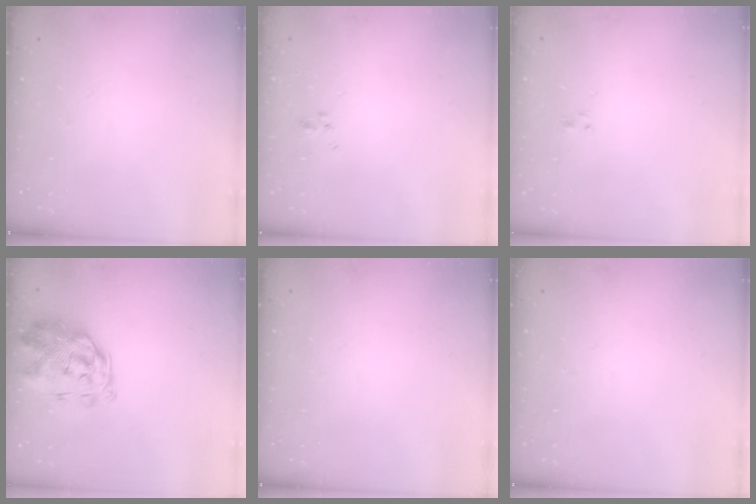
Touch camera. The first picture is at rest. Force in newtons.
{"total": 0.9, "press": 0.8, "slide": 0.3}
{"total": 1.2, "press": 1.0, "slide": 0.6}
{"total": 3.9, "press": 3.3, "slide": 2.0}
{"total": 0.0}
{"total": 0.0}